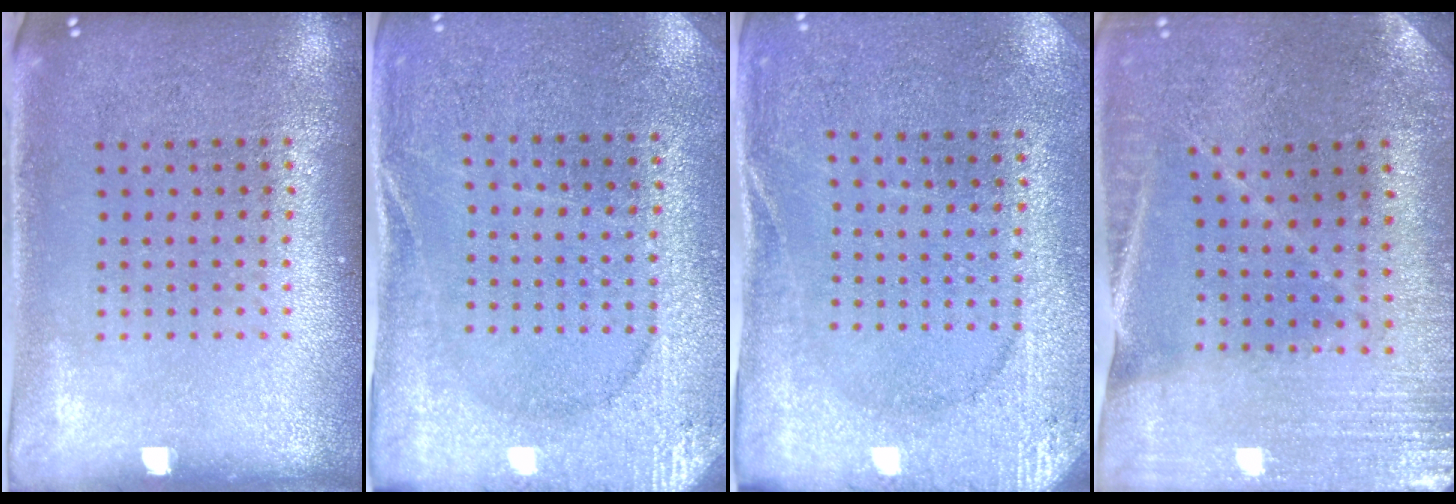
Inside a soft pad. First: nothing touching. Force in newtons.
{"total": 2.7, "press": 2.7, "slide": 0.2}
{"total": 2.6, "press": 2.6, "slide": 0.4}
{"total": 0.9, "press": 0.9, "slide": 0.1}